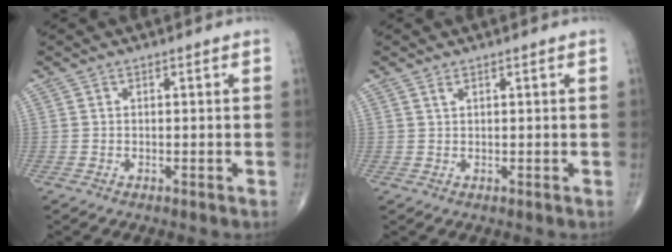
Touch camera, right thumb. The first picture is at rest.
{"total": 0.8, "force": [0.6, 0.3, 0.5], "torque": [-0.012, 0.003, 0.014]}